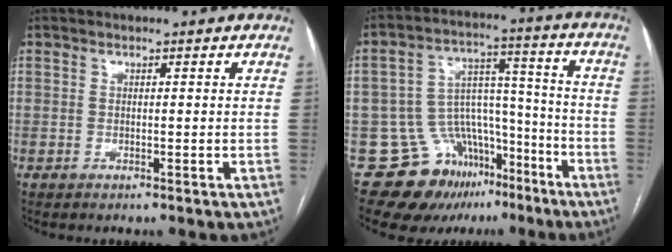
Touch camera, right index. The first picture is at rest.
{"total": 14.9, "force": [-10.1, 10.0, 4.5], "torque": [-0.059, 0.083, -0.148]}